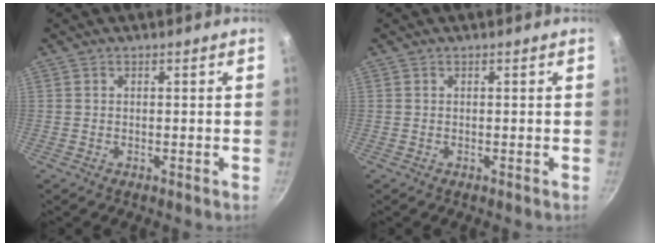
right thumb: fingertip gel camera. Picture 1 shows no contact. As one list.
[{"total": 0.0}]